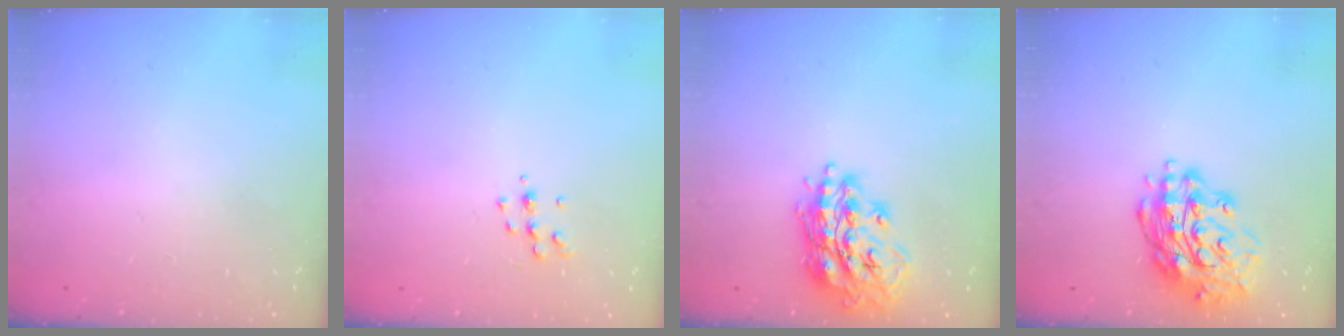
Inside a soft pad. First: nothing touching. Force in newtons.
{"total": 4.7, "press": 4.6, "slide": 0.8}
{"total": 17.4, "press": 17.4, "slide": 1.4}
{"total": 16.6, "press": 16.6, "slide": 1.6}